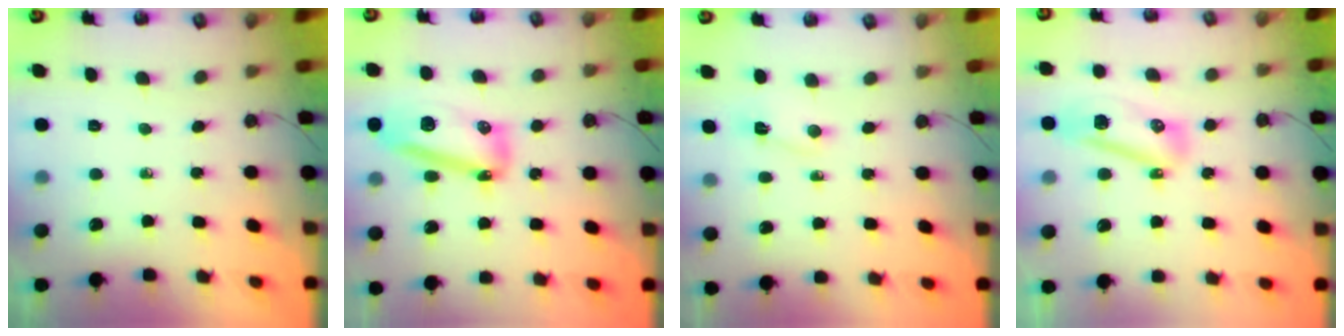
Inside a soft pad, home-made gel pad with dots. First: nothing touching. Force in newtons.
{"total": 13.0, "press": 12.9, "slide": 1.7}
{"total": 2.1, "press": 2.1, "slide": 0.4}
{"total": 10.0, "press": 9.9, "slide": 0.9}